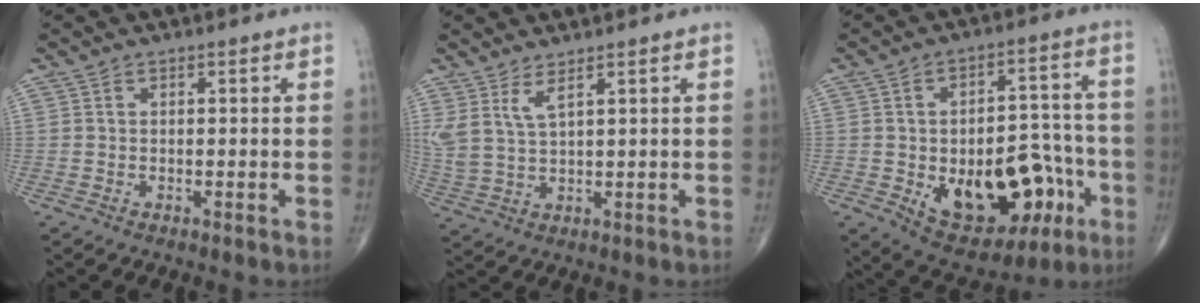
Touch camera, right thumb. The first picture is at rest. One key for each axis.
{"total": 5.1, "fx": 3.0, "fy": 1.3, "fz": 3.9, "tx": -0.098, "ty": -0.020, "tz": 0.070}
{"total": 21.0, "fx": -6.1, "fy": 12.0, "fz": 16.1, "tx": -0.191, "ty": 0.036, "tz": -0.068}